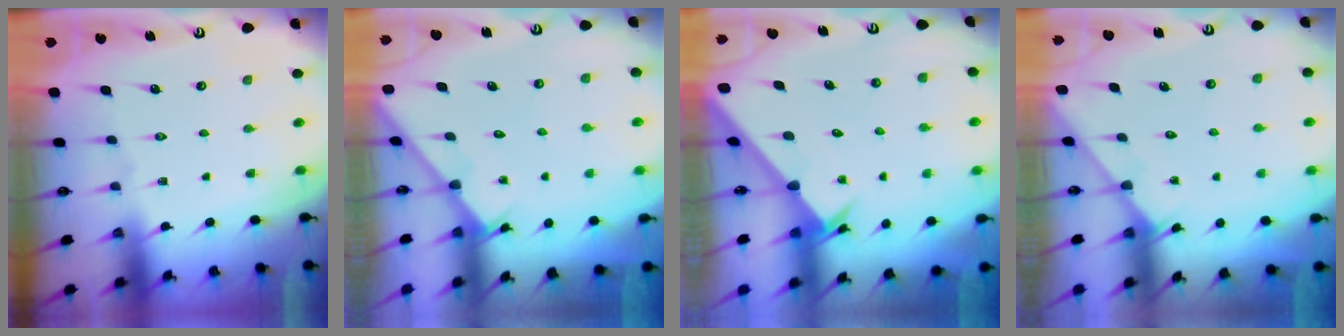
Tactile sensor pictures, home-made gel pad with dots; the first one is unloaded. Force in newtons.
{"total": 2.2, "press": 2.2, "slide": 0.2}
{"total": 2.2, "press": 2.2, "slide": 0.2}
{"total": 2.2, "press": 2.2, "slide": 0.2}